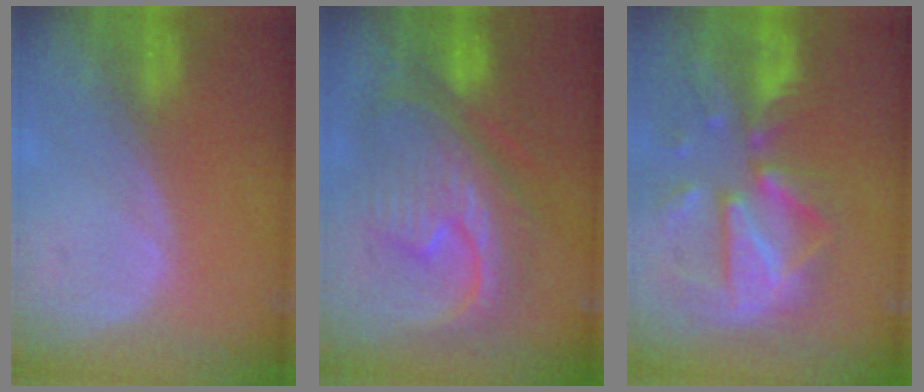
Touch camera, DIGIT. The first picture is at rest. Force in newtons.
{"total": 12.4, "press": 12.3, "slide": 1.3}
{"total": 12.1, "press": 10.5, "slide": 6.2}